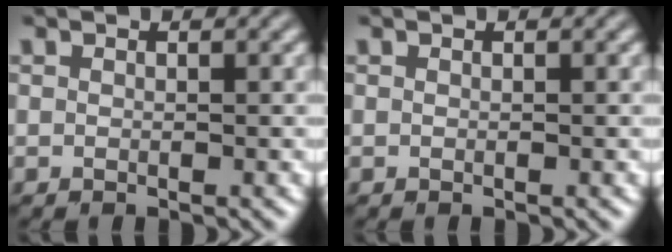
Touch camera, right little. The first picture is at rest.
{"total": 0.0}